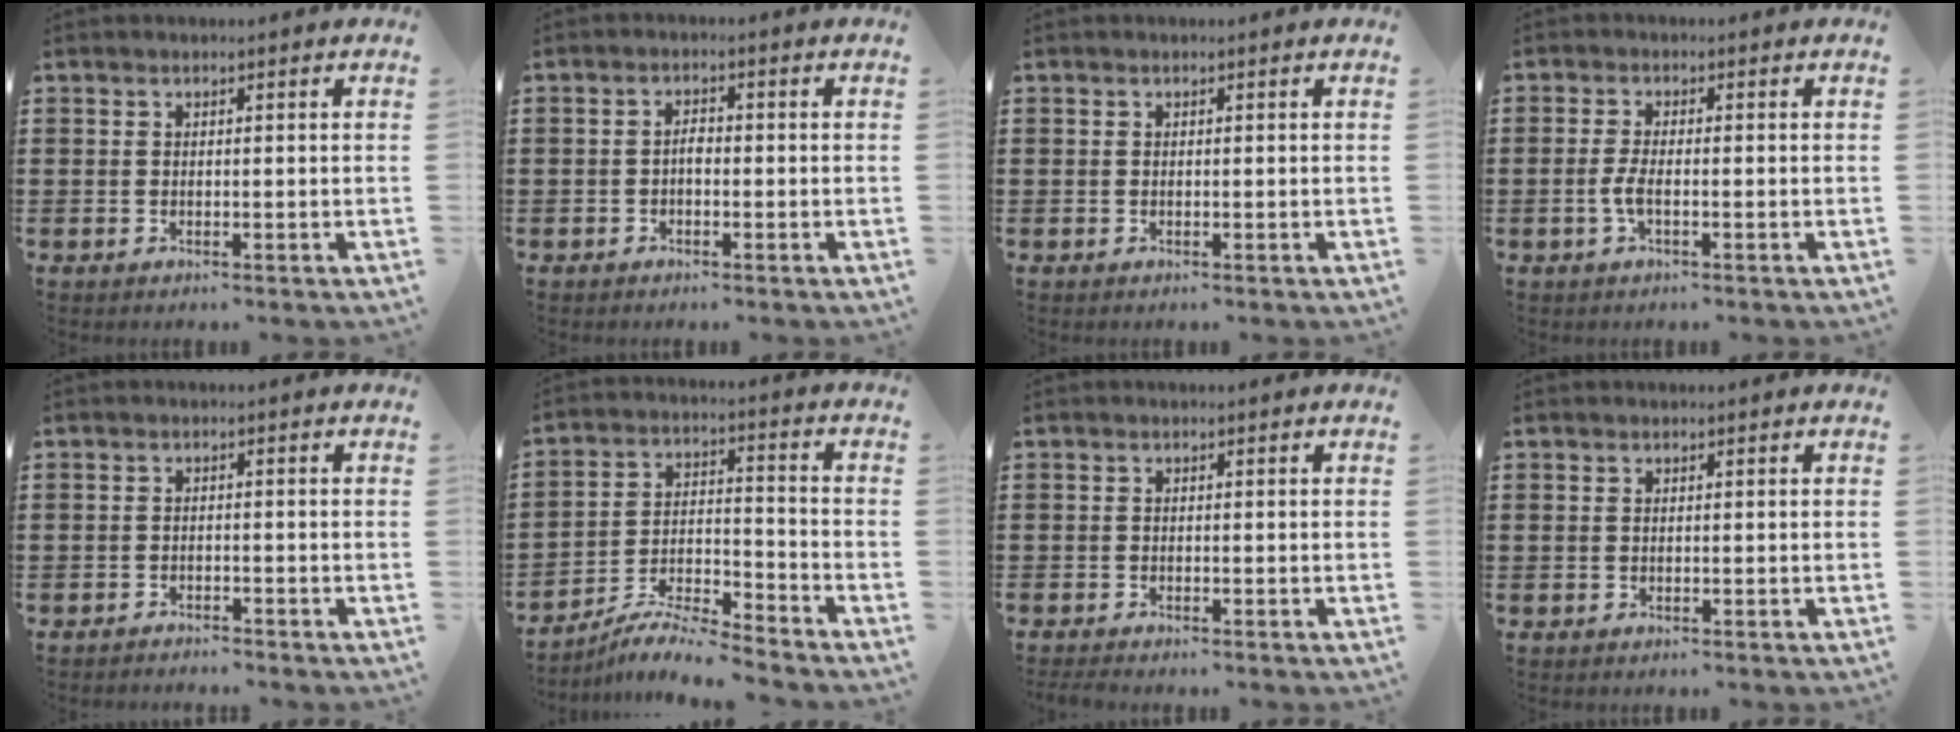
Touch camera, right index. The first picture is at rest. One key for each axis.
{"total": 1.5, "fx": -0.5, "fy": 0.8, "fz": 1.2, "tx": -0.025, "ty": 0.004, "tz": -0.010}
{"total": 0.0}
{"total": 2.8, "fx": -0.9, "fy": 0.7, "fz": 2.5, "tx": -0.068, "ty": -0.006, "tz": -0.022}
{"total": 1.5, "fx": -1.5, "fy": 0.2, "fz": -0.1, "tx": -0.002, "ty": 0.003, "tz": -0.034}
{"total": 7.3, "fx": -6.9, "fy": 0.2, "fz": 2.4, "tx": -0.050, "ty": 0.003, "tz": -0.136}
{"total": 1.1, "fx": -1.1, "fy": -0.1, "fz": 0.2, "tx": -0.006, "ty": -0.005, "tz": -0.020}
{"total": 0.0}